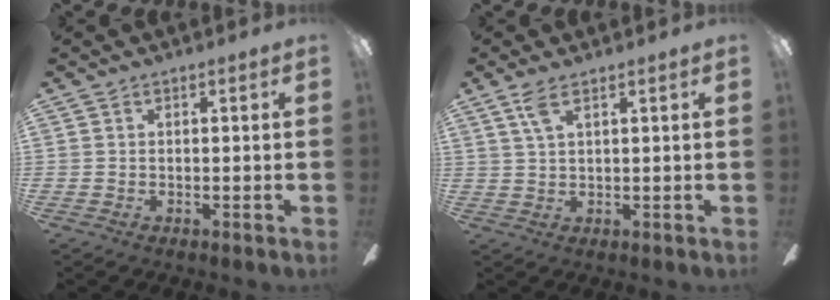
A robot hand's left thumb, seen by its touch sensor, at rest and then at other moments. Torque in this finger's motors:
{"motor_torque": [0.13, 0.03, -0.37, 0.21, 0.01]}